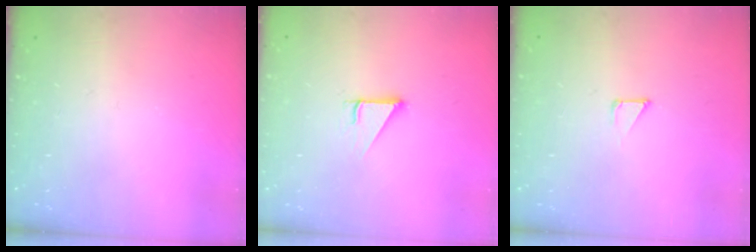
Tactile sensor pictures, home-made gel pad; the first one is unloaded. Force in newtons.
{"total": 2.7, "press": 2.7, "slide": 0.3}
{"total": 1.7, "press": 1.7, "slide": 0.0}